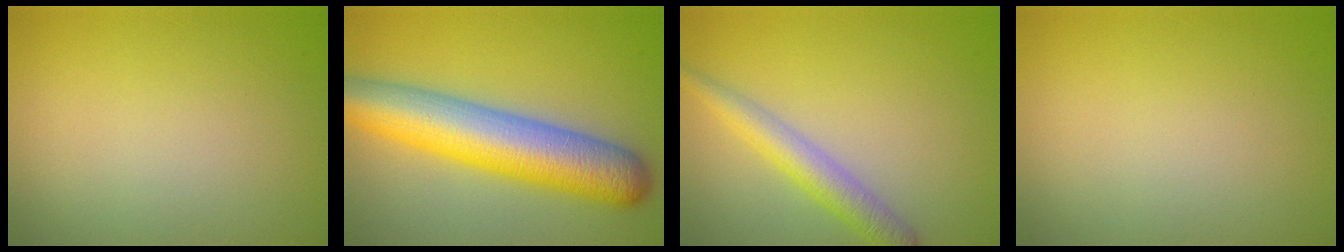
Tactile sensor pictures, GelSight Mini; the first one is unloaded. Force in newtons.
{"total": 9.9, "press": 9.9, "slide": 0.3}
{"total": 3.4, "press": 3.4, "slide": 0.1}
{"total": 0.0}